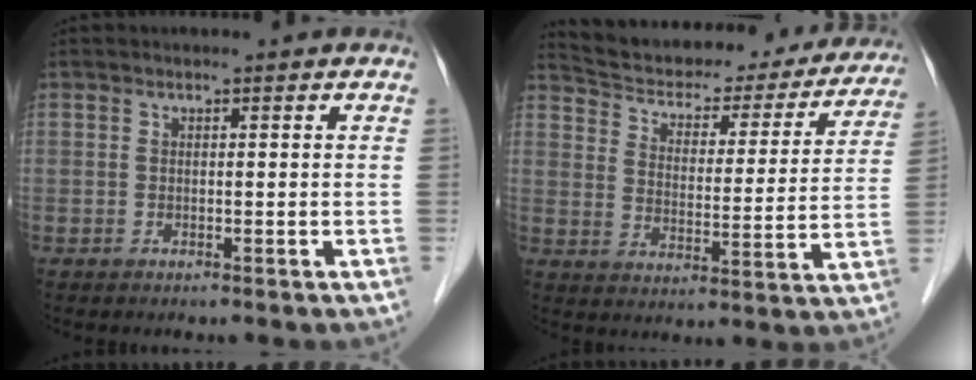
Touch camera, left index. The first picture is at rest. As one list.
[{"total": 25.1, "force": [22.7, 7.3, 7.7], "torque": [-0.120, -0.016, 0.293]}]